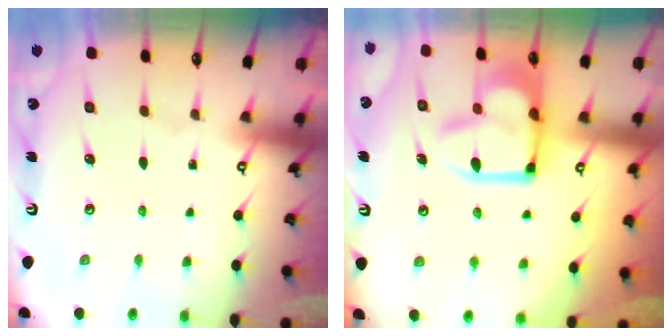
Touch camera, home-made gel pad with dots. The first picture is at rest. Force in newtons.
{"total": 7.3, "press": 7.2, "slide": 1.1}